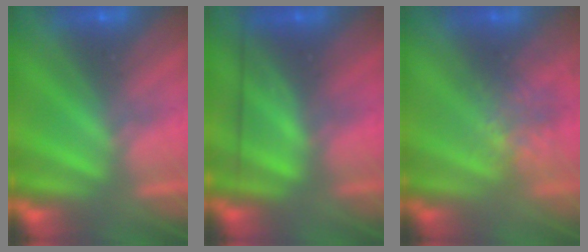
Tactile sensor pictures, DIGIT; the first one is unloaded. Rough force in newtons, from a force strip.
{"total": 2.6}
{"total": 2.9}